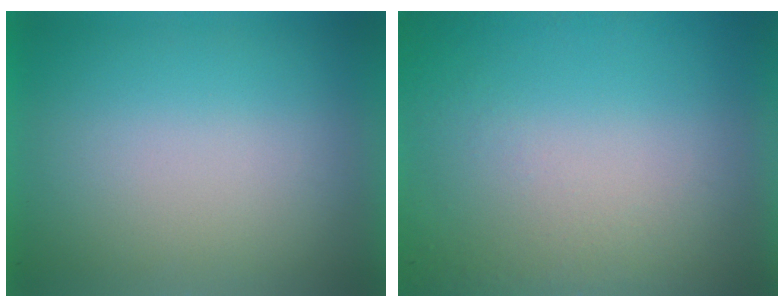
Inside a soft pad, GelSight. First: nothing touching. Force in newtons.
{"total": 5.0}